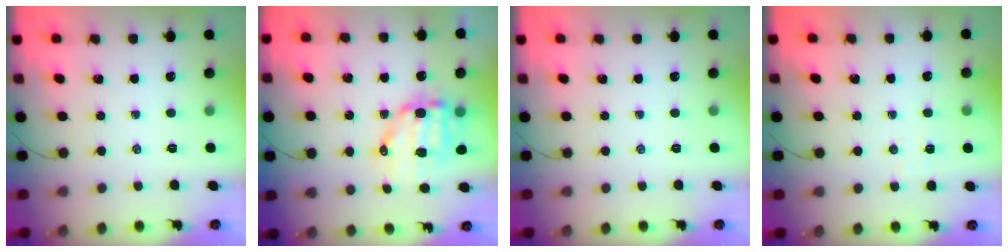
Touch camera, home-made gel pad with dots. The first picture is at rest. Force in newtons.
{"total": 11.0, "press": 10.8, "slide": 1.9}
{"total": 0.0}
{"total": 2.7, "press": 2.6, "slide": 0.8}